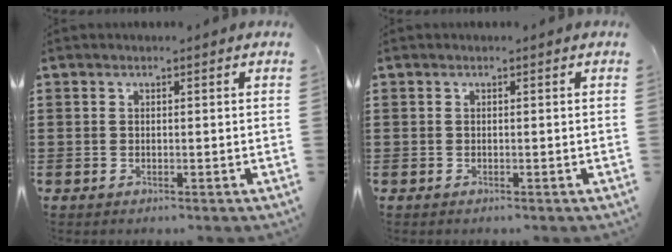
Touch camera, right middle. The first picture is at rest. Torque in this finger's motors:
{"motor_torque": [0.17, 0.08, 0.01, 0.00]}